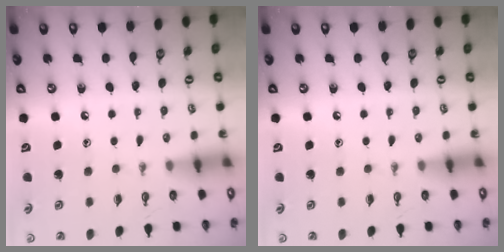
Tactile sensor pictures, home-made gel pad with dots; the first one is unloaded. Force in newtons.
{"total": 0.0}